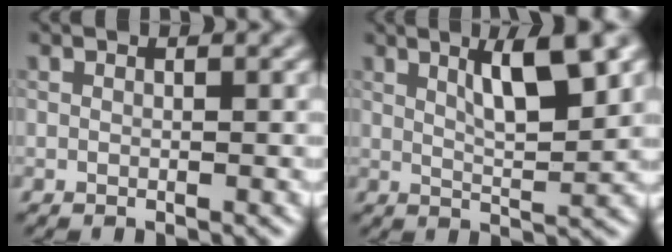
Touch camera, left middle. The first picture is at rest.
{"total": 5.4, "force": [2.4, 1.2, 4.7], "torque": [-0.076, 0.001, 0.038]}